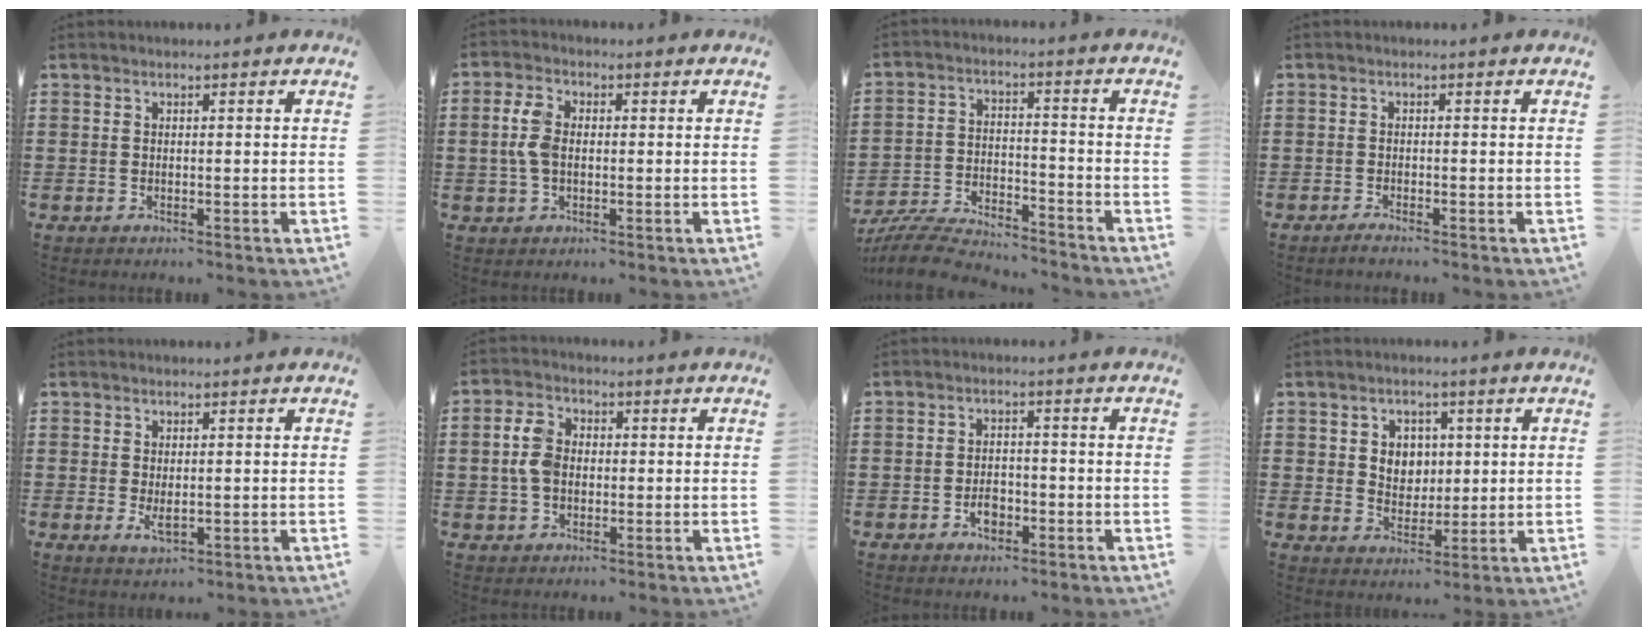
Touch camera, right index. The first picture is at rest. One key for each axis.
{"total": 4.9, "fx": 0.1, "fy": 3.0, "fz": 3.8, "tx": -0.101, "ty": 0.003, "tz": -0.006}
{"total": 7.3, "fx": -7.0, "fy": 0.9, "fz": 1.7, "tx": -0.039, "ty": 0.009, "tz": -0.137}
{"total": 1.0, "fx": -0.9, "fy": -0.1, "fz": 0.3, "tx": -0.008, "ty": -0.005, "tz": -0.016}
{"total": 2.4, "fx": -0.2, "fy": 1.0, "fz": 2.2, "tx": -0.041, "ty": -0.001, "tz": -0.003}
{"total": 5.4, "fx": 0.0, "fy": 3.9, "fz": 3.8, "tx": -0.101, "ty": 0.007, "tz": -0.008}
{"total": 3.0, "fx": -1.4, "fy": 1.7, "fz": 2.1, "tx": -0.031, "ty": -0.004, "tz": -0.027}
{"total": 4.4, "fx": 1.2, "fy": 4.0, "fz": 1.3, "tx": -0.037, "ty": 0.011, "tz": 0.017}